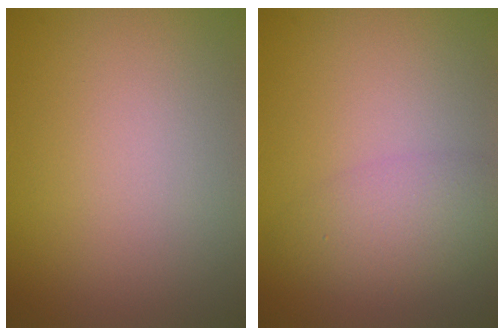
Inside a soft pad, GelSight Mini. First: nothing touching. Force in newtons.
{"total": 3.4, "press": 3.4, "slide": 0.1}